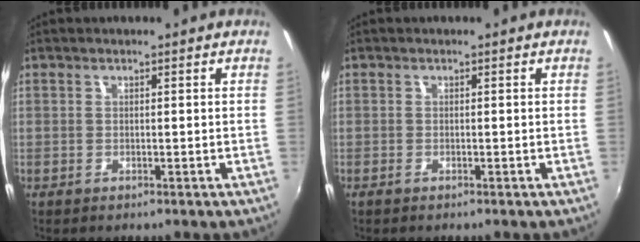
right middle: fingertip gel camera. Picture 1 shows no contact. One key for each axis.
{"total": 0.5, "fx": -0.4, "fy": 0.1, "fz": 0.3, "tx": -0.004, "ty": -0.003, "tz": -0.010}